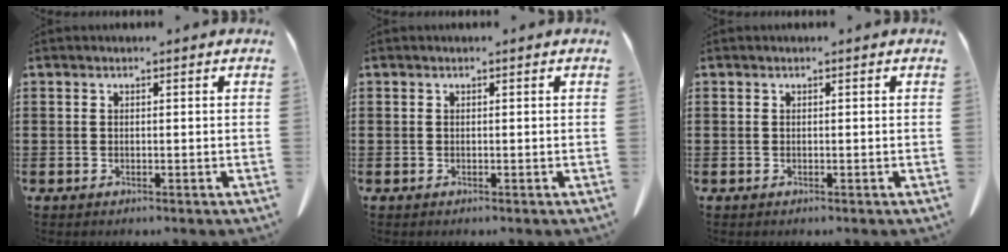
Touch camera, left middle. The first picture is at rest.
{"total": 0.0}
{"total": 0.0}